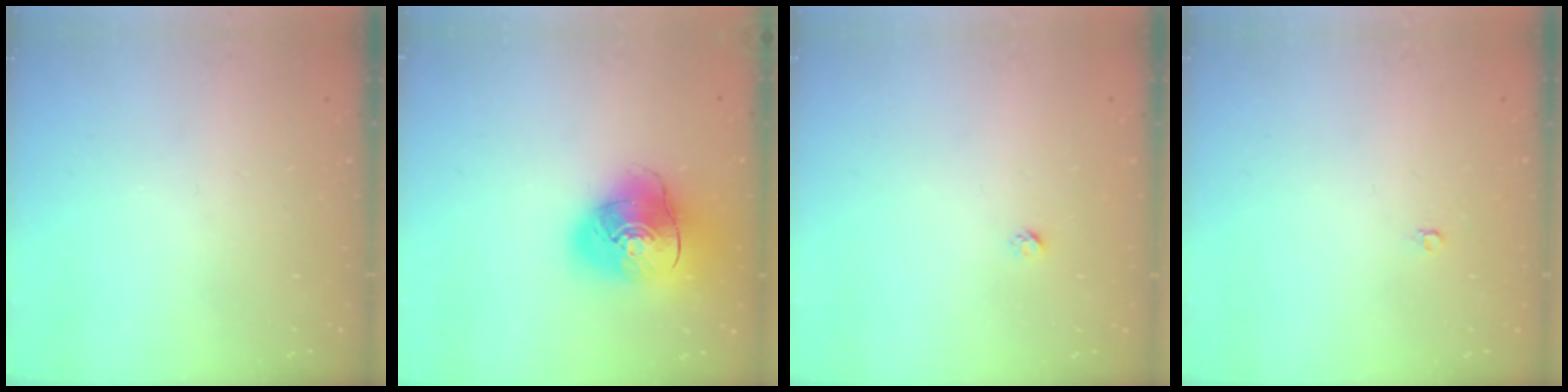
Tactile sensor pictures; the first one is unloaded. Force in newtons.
{"total": 14.8, "press": 14.7, "slide": 2.1}
{"total": 1.9, "press": 1.9, "slide": 0.1}
{"total": 3.2, "press": 3.2, "slide": 0.2}